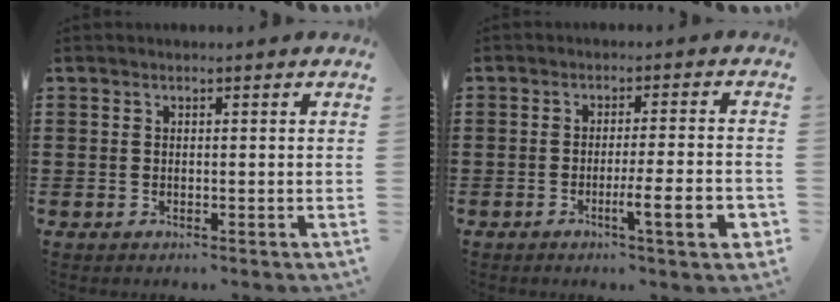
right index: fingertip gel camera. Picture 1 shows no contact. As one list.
[{"total": 7.5, "force": [-2.7, 0.6, 7.0], "torque": [-0.110, -0.006, -0.044]}]